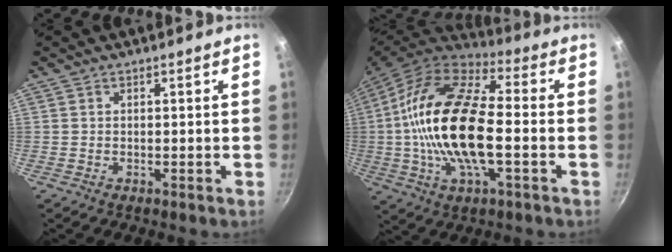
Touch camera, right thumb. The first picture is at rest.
{"total": 21.7, "force": [-1.6, 9.5, 19.5], "torque": [-0.364, 0.026, -0.044]}